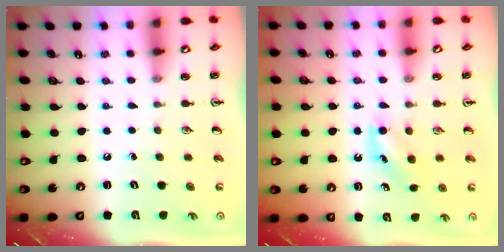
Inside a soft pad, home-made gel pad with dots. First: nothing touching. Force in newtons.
{"total": 4.4, "press": 4.2, "slide": 1.4}